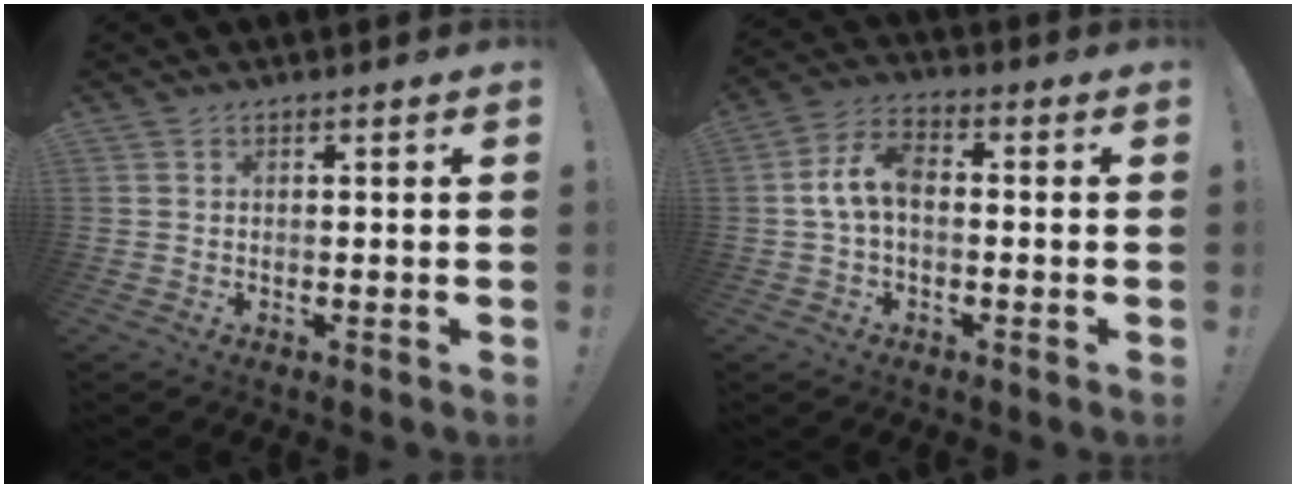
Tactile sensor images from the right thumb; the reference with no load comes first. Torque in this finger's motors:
{"motor_torque": [0.80, 0.73, 0.05, 0.00, 0.01]}